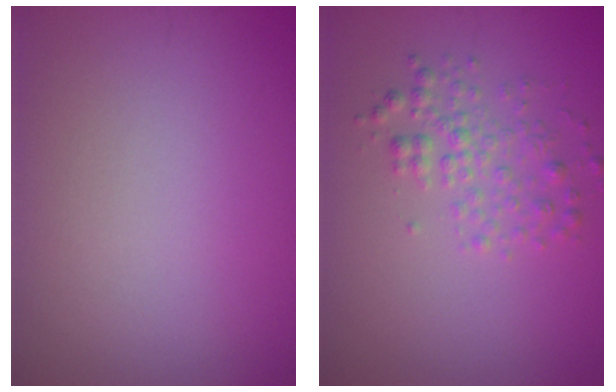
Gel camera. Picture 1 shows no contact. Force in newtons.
{"total": 2.4, "press": 2.4, "slide": 0.1}